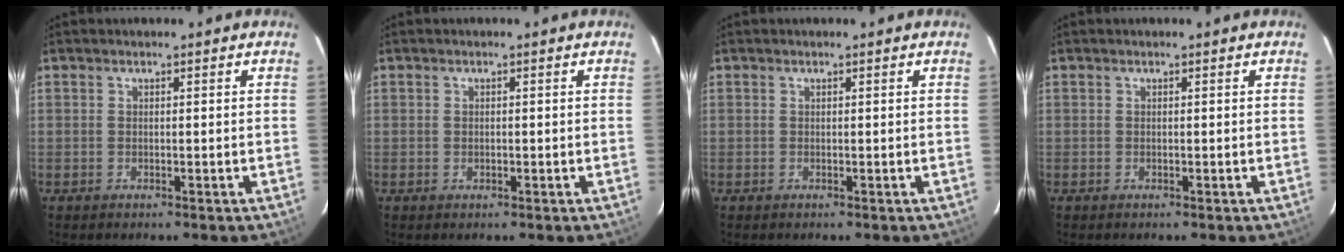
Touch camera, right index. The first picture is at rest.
{"total": 0.6, "force": [-0.1, 0.5, 0.2], "torque": [-0.001, 0.000, -0.001]}
{"total": 0.0}
{"total": 0.0}